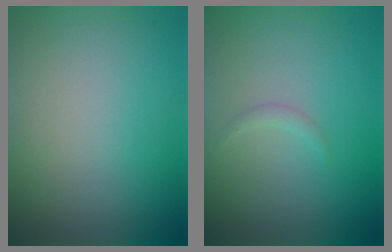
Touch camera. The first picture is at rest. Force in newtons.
{"total": 0.6, "press": 0.6, "slide": 0.0}